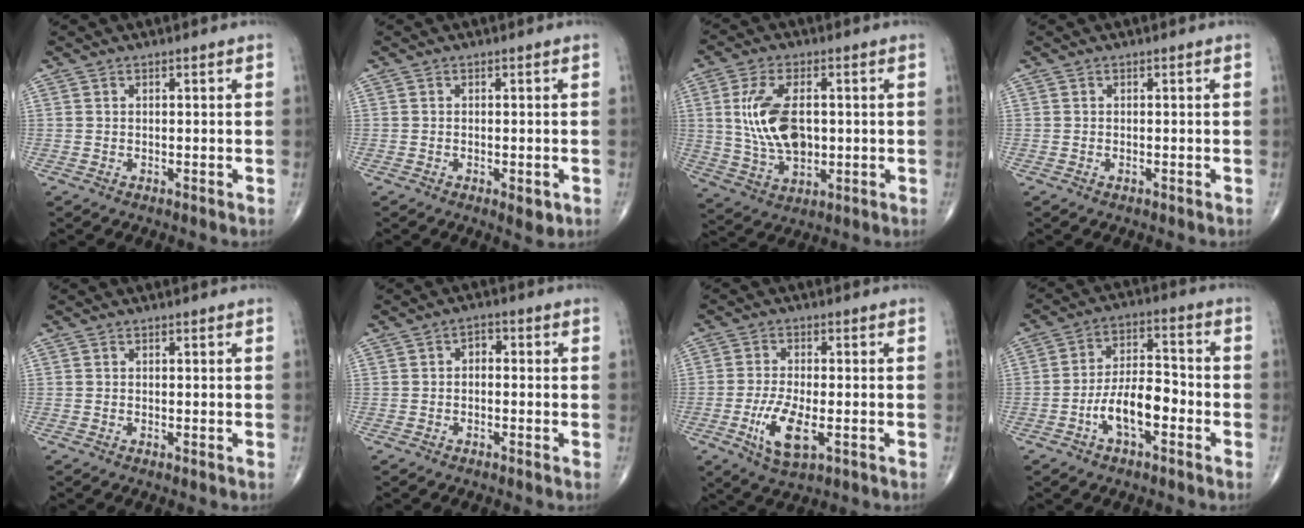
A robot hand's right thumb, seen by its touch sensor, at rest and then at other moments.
{"total": 2.6, "force": [-1.0, 1.0, 2.1], "torque": [-0.022, -0.003, -0.010]}
{"total": 12.5, "force": [1.2, 7.0, 10.3], "torque": [-0.195, -0.004, 0.031]}
{"total": 0.0}
{"total": 0.0}
{"total": 2.4, "force": [-0.1, 1.6, 1.8], "torque": [-0.015, 0.011, -0.011]}
{"total": 8.1, "force": [-2.7, 3.0, 7.0], "torque": [-0.140, -0.006, -0.044]}
{"total": 9.9, "force": [-3.8, 4.4, 8.0], "torque": [-0.133, 0.038, -0.072]}